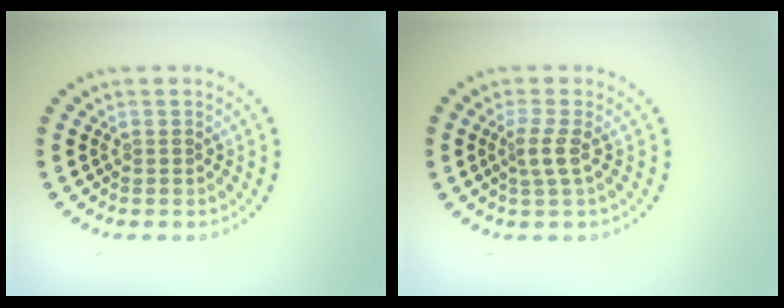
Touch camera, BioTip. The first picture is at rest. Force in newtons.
{"total": 1.7, "press": 1.3, "slide": 1.1}